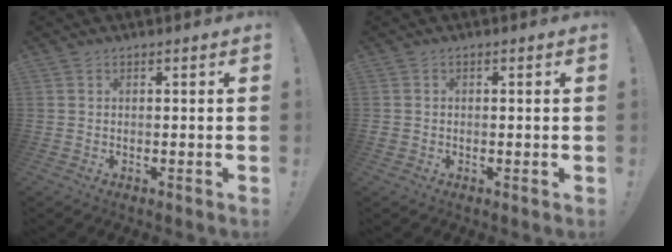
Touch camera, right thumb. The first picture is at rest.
{"total": 1.3, "force": [-0.4, 1.1, 0.6], "torque": [-0.011, 0.005, -0.007]}